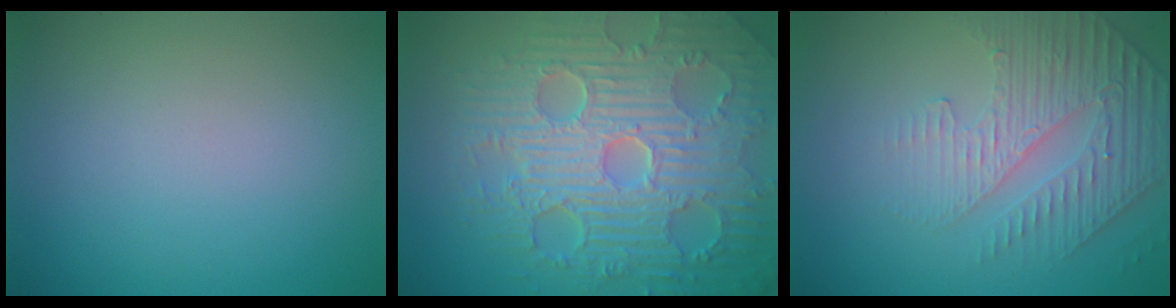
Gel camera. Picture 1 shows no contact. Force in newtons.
{"total": 10.7, "press": 7.2, "slide": 7.9}
{"total": 4.7, "press": 3.3, "slide": 3.4}